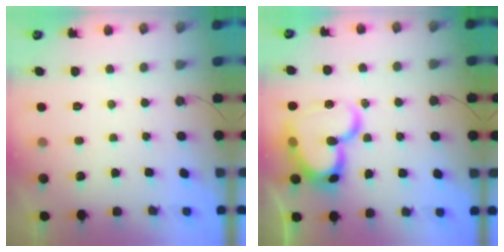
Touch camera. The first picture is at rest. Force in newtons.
{"total": 21.8, "press": 21.7, "slide": 2.5}